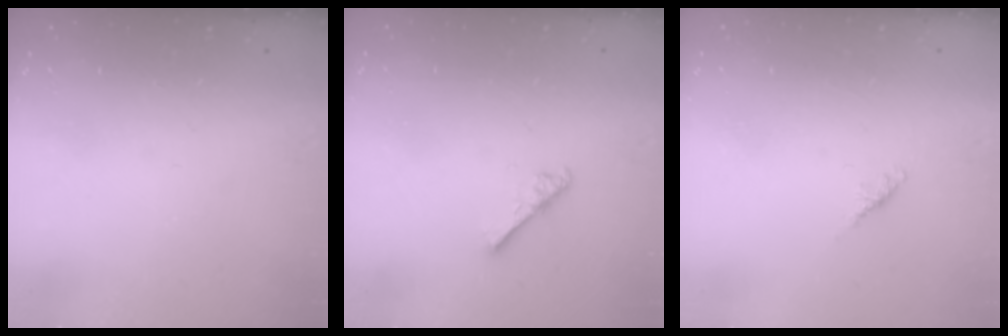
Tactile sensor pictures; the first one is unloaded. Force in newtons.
{"total": 4.0, "press": 4.0, "slide": 0.5}
{"total": 1.8, "press": 1.7, "slide": 0.6}